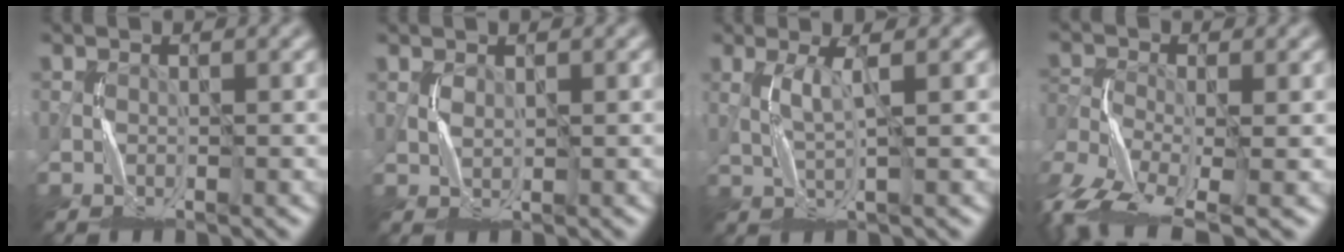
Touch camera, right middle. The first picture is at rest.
{"total": 0.9, "force": [0.5, 0.5, 0.5], "torque": [-0.013, -0.002, 0.014]}
{"total": 1.7, "force": [0.3, 0.0, 1.7], "torque": [-0.041, -0.003, 0.012]}
{"total": 9.0, "force": [-6.5, 3.4, 5.1], "torque": [-0.106, -0.017, -0.131]}